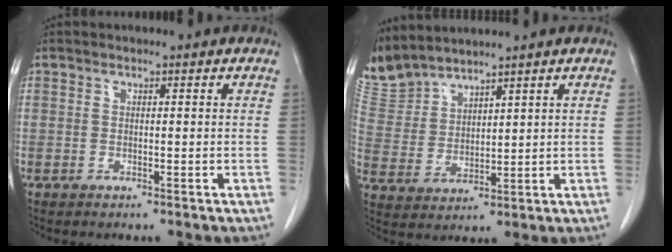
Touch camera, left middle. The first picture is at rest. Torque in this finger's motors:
{"motor_torque": [0.77, -0.82, 0.31, 0.11]}